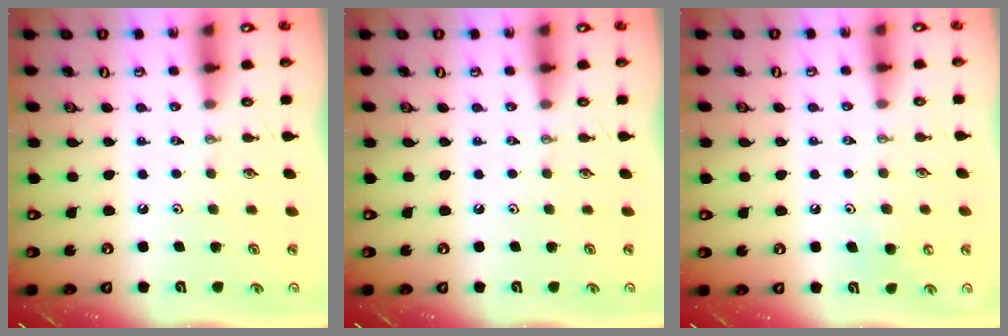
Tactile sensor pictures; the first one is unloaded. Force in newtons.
{"total": 0.0}
{"total": 6.4, "press": 6.4, "slide": 0.7}